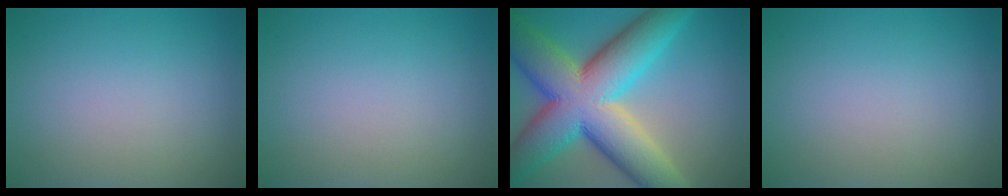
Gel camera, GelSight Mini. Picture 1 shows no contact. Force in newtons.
{"total": 0.0}
{"total": 15.5, "press": 15.4, "slide": 0.5}
{"total": 0.0}